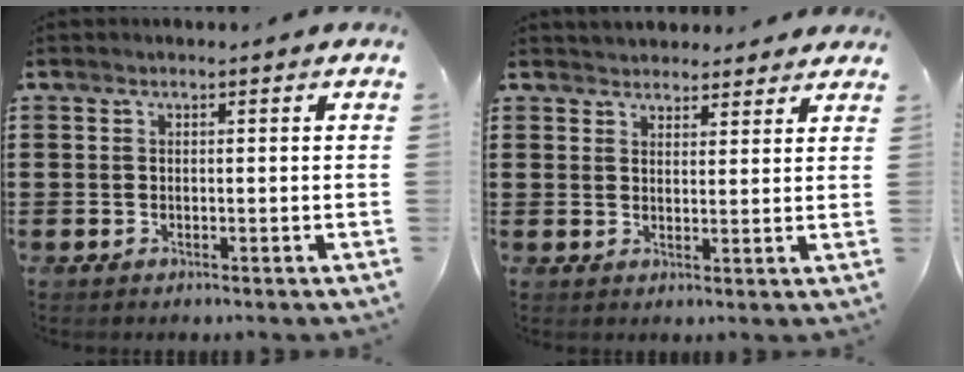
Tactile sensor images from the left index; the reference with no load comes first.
{"total": 2.8, "force": [2.7, 0.5, -0.4], "torque": [0.000, -0.004, 0.052]}